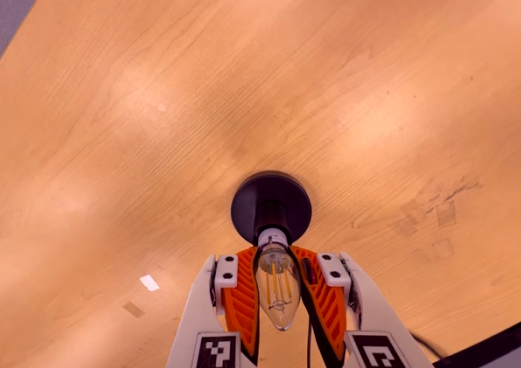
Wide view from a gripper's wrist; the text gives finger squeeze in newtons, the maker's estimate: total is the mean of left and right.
{"total": 22.4, "left": 25.5, "right": 19.2}